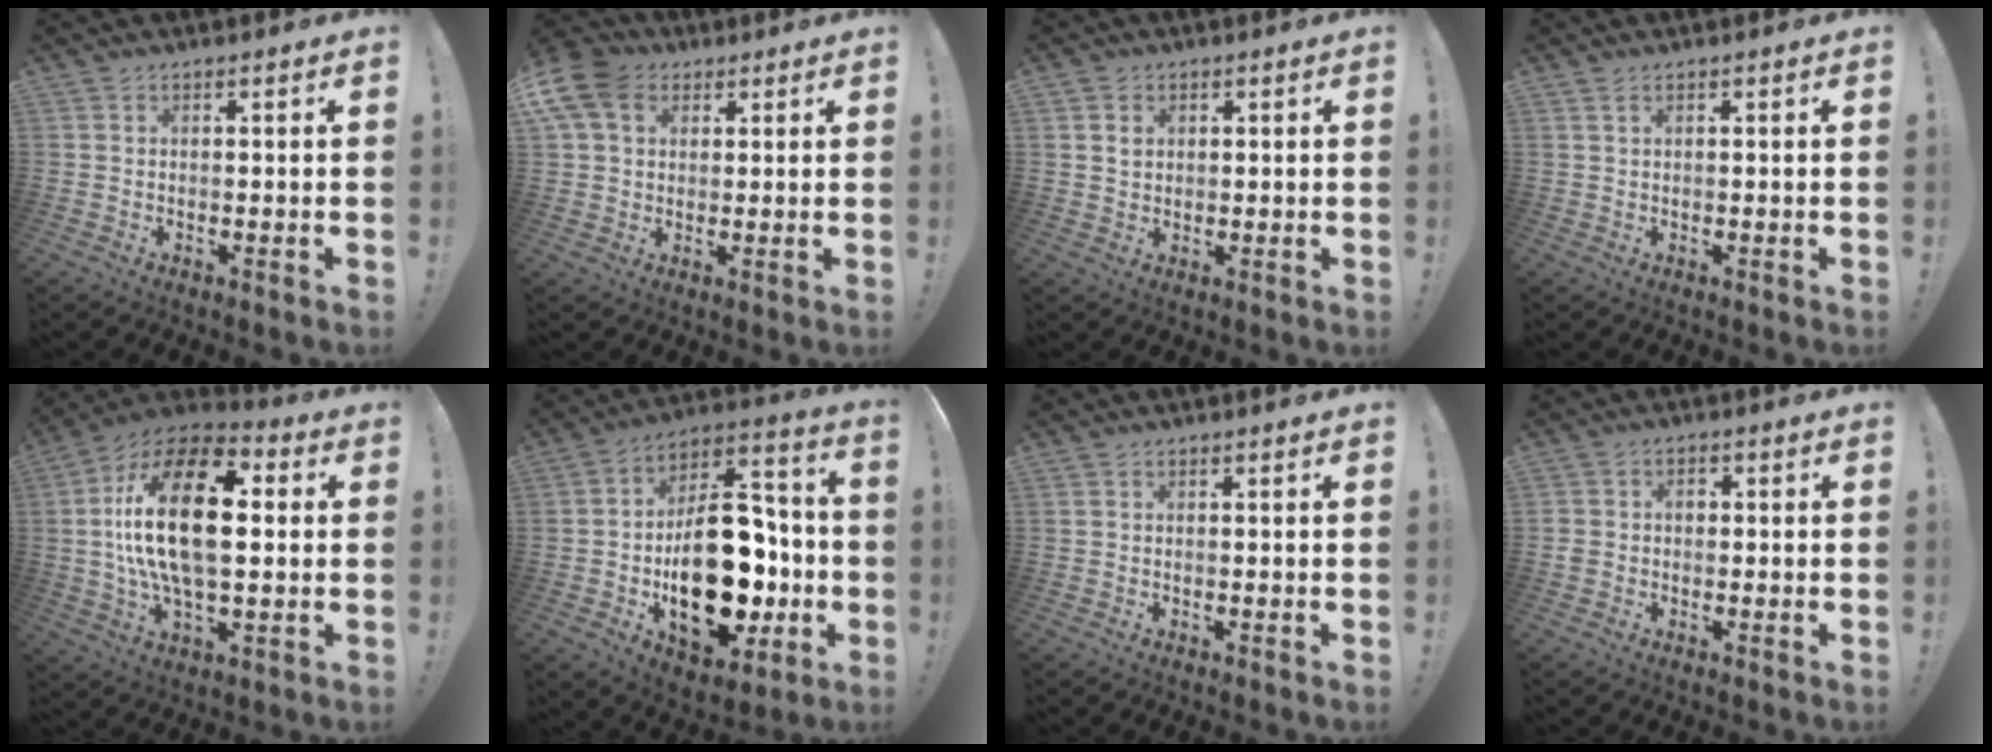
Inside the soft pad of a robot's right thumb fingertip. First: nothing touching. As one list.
[{"total": 12.2, "force": [4.8, 8.8, 7.0], "torque": [-0.148, -0.010, 0.095]}, {"total": 2.6, "force": [1.1, 2.3, 0.6], "torque": [0.004, -0.004, 0.017]}, {"total": 1.2, "force": [0.8, 0.4, 0.8], "torque": [-0.017, 0.000, 0.015]}, {"total": 24.9, "force": [2.6, 12.3, 21.5], "torque": [-0.391, 0.005, 0.034]}, {"total": 25.9, "force": [-5.6, 16.2, 19.4], "torque": [-0.286, 0.041, -0.067]}, {"total": 0.0}, {"total": 2.7, "force": [-1.0, 2.1, 1.4], "torque": [-0.032, 0.012, -0.017]}]